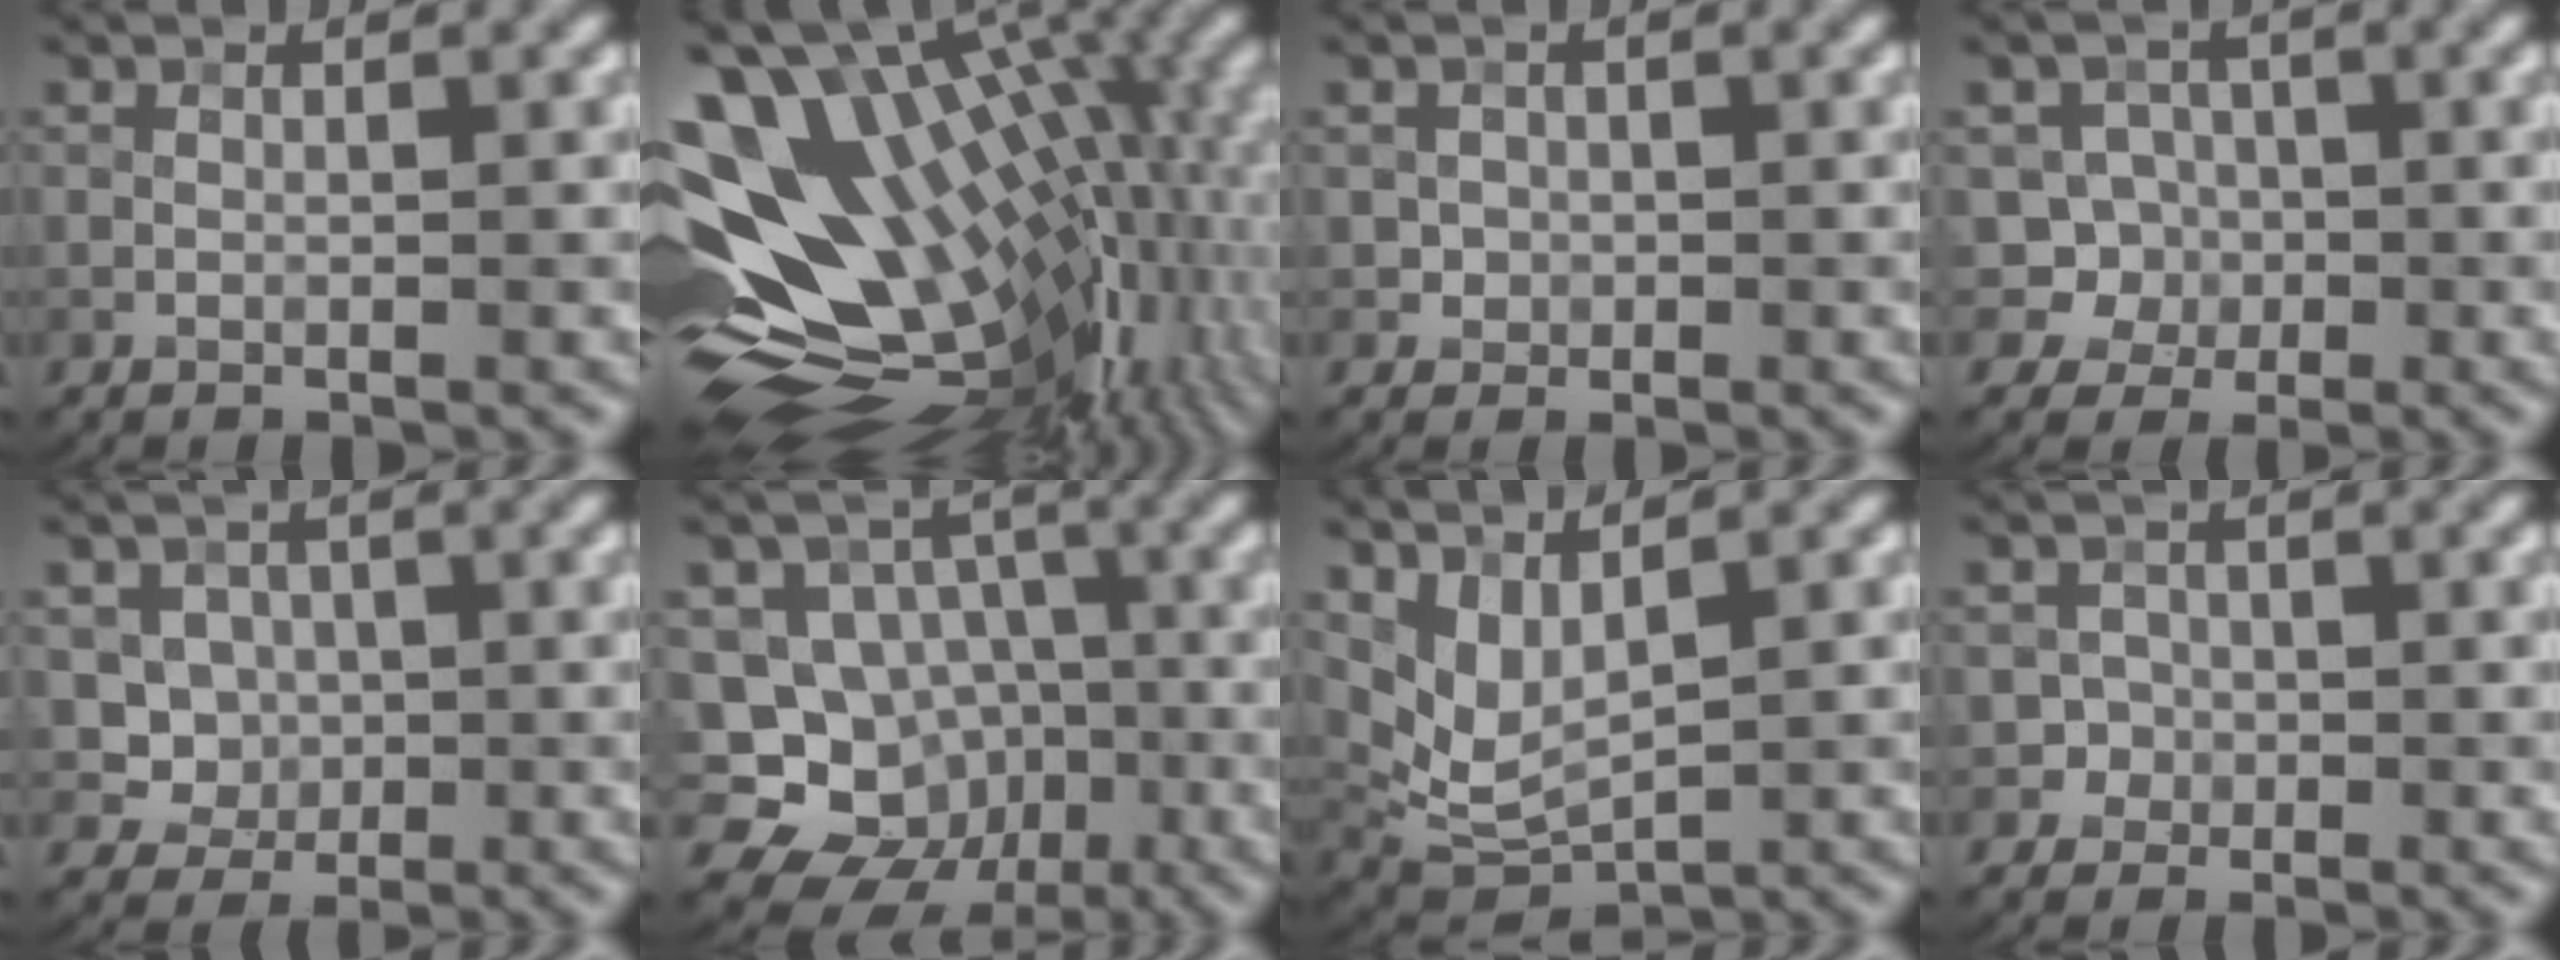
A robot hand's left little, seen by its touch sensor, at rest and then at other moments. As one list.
[{"total": 19.4, "force": [3.3, 11.0, 15.6], "torque": [-0.247, 0.000, 0.084]}, {"total": 1.3, "force": [0.0, 1.3, 0.2], "torque": [0.011, -0.004, 0.001]}, {"total": 5.0, "force": [-1.1, 4.8, 1.1], "torque": [0.007, 0.016, -0.040]}, {"total": 3.3, "force": [0.4, 3.1, 1.1], "torque": [-0.013, -0.006, 0.008]}, {"total": 12.3, "force": [-4.9, 10.5, 4.1], "torque": [-0.062, 0.003, -0.088]}, {"total": 3.9, "force": [1.9, 1.8, 2.8], "torque": [-0.064, -0.015, 0.049]}, {"total": 1.6, "force": [-0.6, 1.5, -0.2], "torque": [0.022, 0.008, -0.009]}]